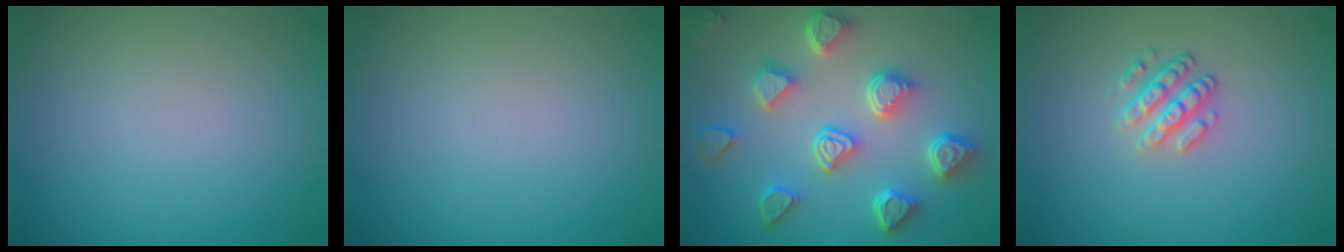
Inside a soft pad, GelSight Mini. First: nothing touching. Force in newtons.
{"total": 0.0}
{"total": 7.0, "press": 5.6, "slide": 4.1}
{"total": 2.6, "press": 2.4, "slide": 1.1}